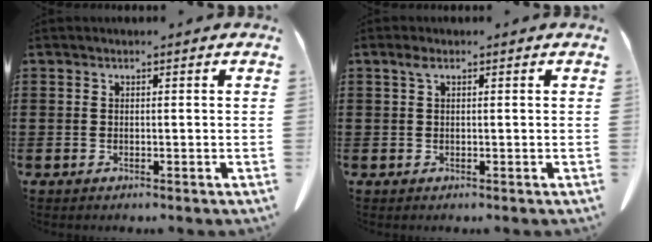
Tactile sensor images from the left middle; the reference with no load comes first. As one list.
[{"total": 1.4, "force": [0.5, 0.6, 1.1], "torque": [-0.026, 0.004, 0.008]}]